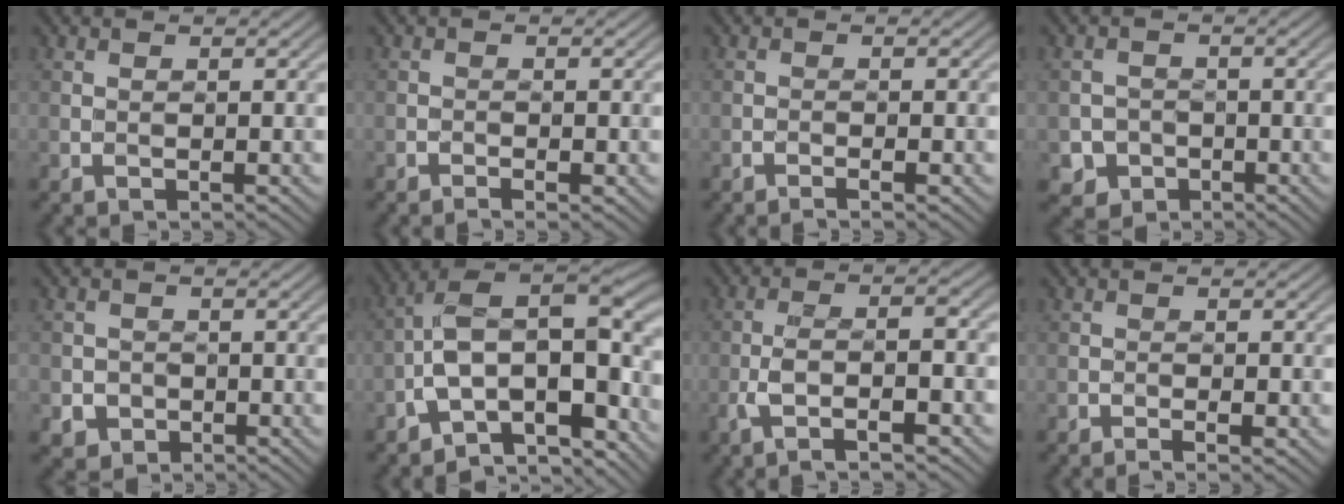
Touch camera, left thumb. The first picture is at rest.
{"total": 1.5, "force": [-1.2, 0.2, 1.0], "torque": [-0.017, -0.001, -0.019]}
{"total": 1.4, "force": [-1.1, -0.1, 0.8], "torque": [-0.020, 0.000, -0.019]}
{"total": 2.7, "force": [-1.4, 2.2, -0.3], "torque": [0.012, -0.003, -0.028]}
{"total": 2.4, "force": [-1.2, 2.0, -0.4], "torque": [0.014, -0.004, -0.025]}
{"total": 12.4, "force": [-5.6, 5.6, 9.6], "torque": [-0.157, 0.010, -0.104]}
{"total": 5.9, "force": [-3.2, 0.9, 4.9], "torque": [-0.086, 0.003, -0.064]}
{"total": 1.9, "force": [-1.3, 0.2, 1.3], "torque": [-0.022, 0.001, -0.019]}